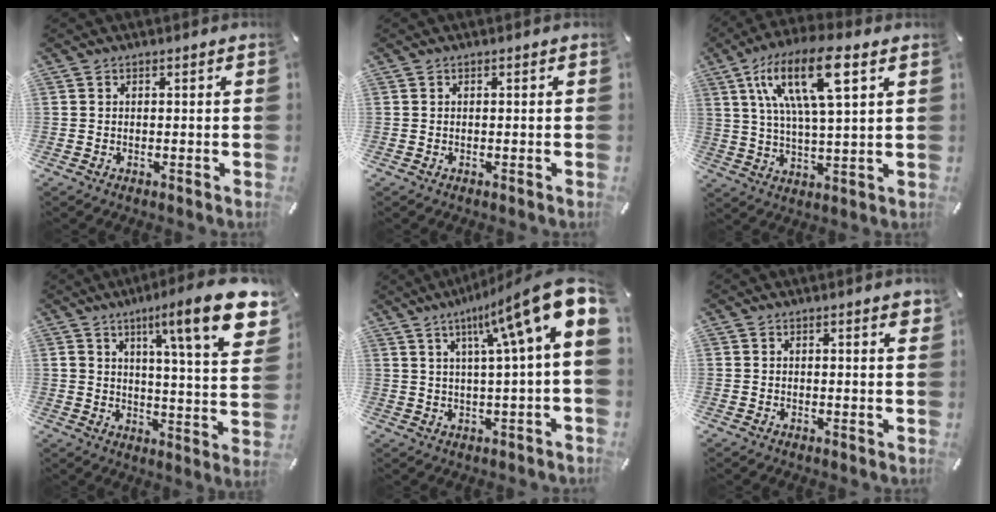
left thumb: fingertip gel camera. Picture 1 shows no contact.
{"total": 0.0}
{"total": 17.1, "force": [7.7, 5.0, 14.4], "torque": [-0.287, -0.013, 0.123]}
{"total": 18.2, "force": [8.8, 1.9, 15.9], "torque": [-0.239, -0.053, 0.120]}
{"total": 16.8, "force": [7.3, 2.0, 15.0], "torque": [-0.232, -0.047, 0.102]}
{"total": 1.5, "force": [0.9, 0.2, 1.2], "torque": [-0.016, -0.002, 0.013]}